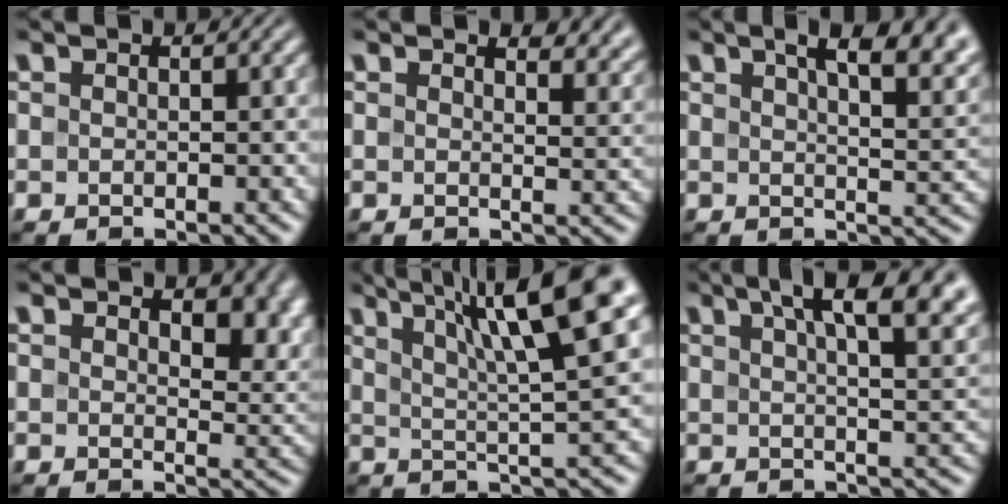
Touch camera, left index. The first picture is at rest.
{"total": 4.1, "force": [3.3, 1.5, 1.8], "torque": [-0.028, 0.001, 0.036]}
{"total": 9.5, "force": [5.6, 3.6, 6.8], "torque": [-0.057, 0.027, 0.055]}
{"total": 6.2, "force": [2.9, 3.5, 4.3], "torque": [-0.058, -0.008, 0.045]}
{"total": 11.1, "force": [5.4, 1.8, 9.5], "torque": [-0.125, 0.023, 0.084]}
{"total": 10.9, "force": [5.9, 3.9, 8.3], "torque": [-0.083, 0.038, 0.066]}